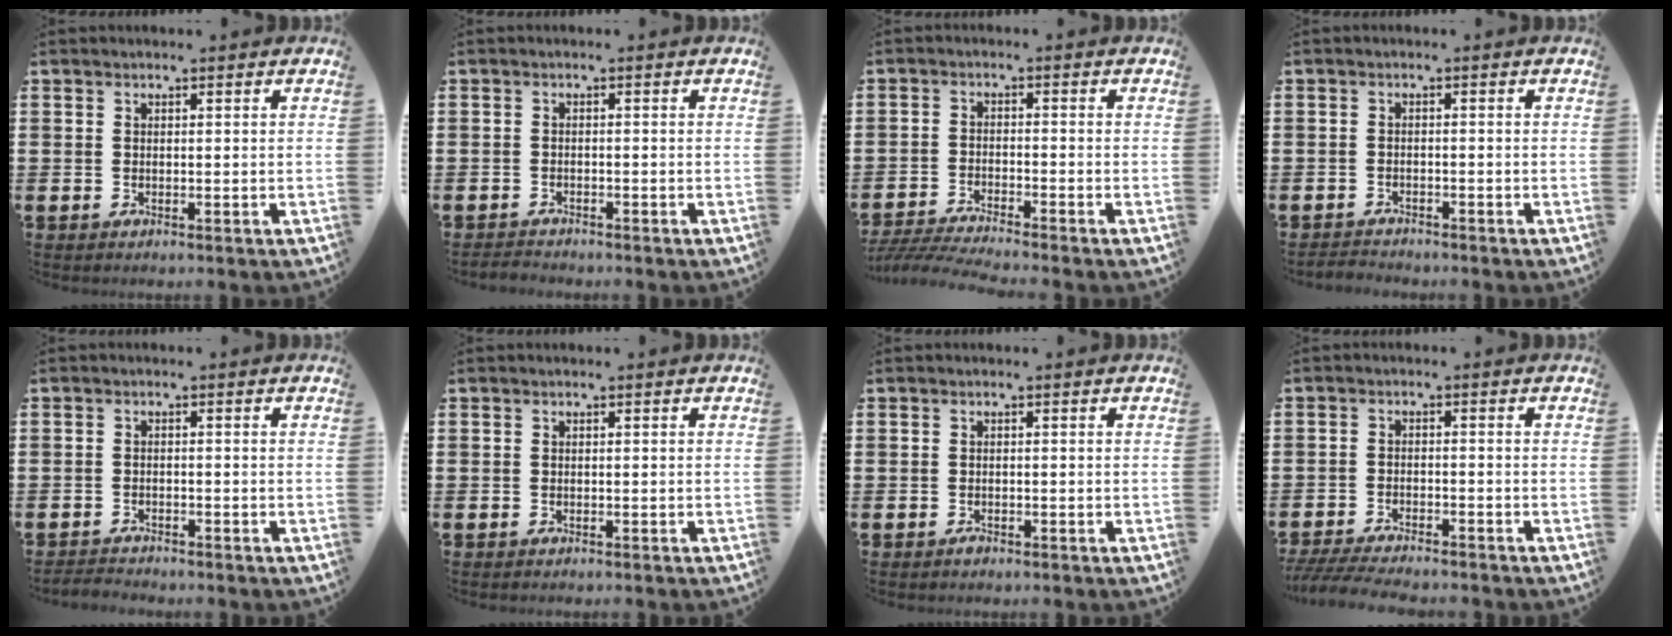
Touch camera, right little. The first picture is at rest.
{"total": 1.0, "force": [-1.0, 0.1, 0.0], "torque": [-0.003, 0.000, -0.021]}
{"total": 3.4, "force": [-3.2, -0.1, 1.2], "torque": [-0.025, -0.008, -0.064]}
{"total": 1.2, "force": [-1.2, 0.1, -0.1], "torque": [-0.002, 0.003, -0.027]}
{"total": 1.3, "force": [-1.3, 0.0, -0.1], "torque": [-0.002, 0.003, -0.028]}
{"total": 0.0}
{"total": 0.6, "force": [-0.5, 0.3, 0.1], "torque": [0.004, -0.004, -0.013]}
{"total": 3.4, "force": [-3.3, 0.1, 0.9], "torque": [-0.021, -0.004, -0.067]}